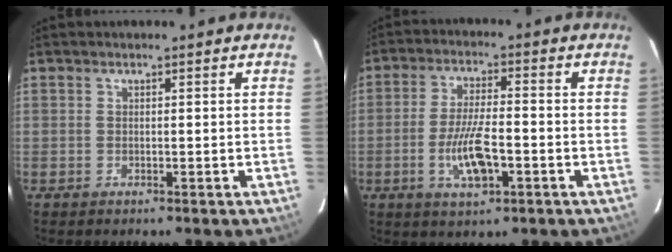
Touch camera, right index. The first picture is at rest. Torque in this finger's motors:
{"motor_torque": [0.23, -0.08, 0.13, 0.06]}